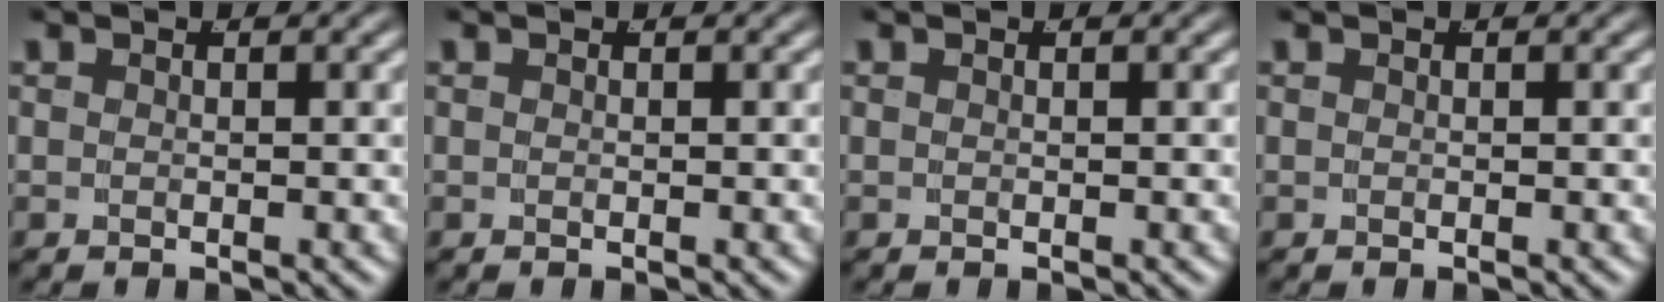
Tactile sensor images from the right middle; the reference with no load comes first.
{"total": 0.0}
{"total": 0.0}
{"total": 0.0}